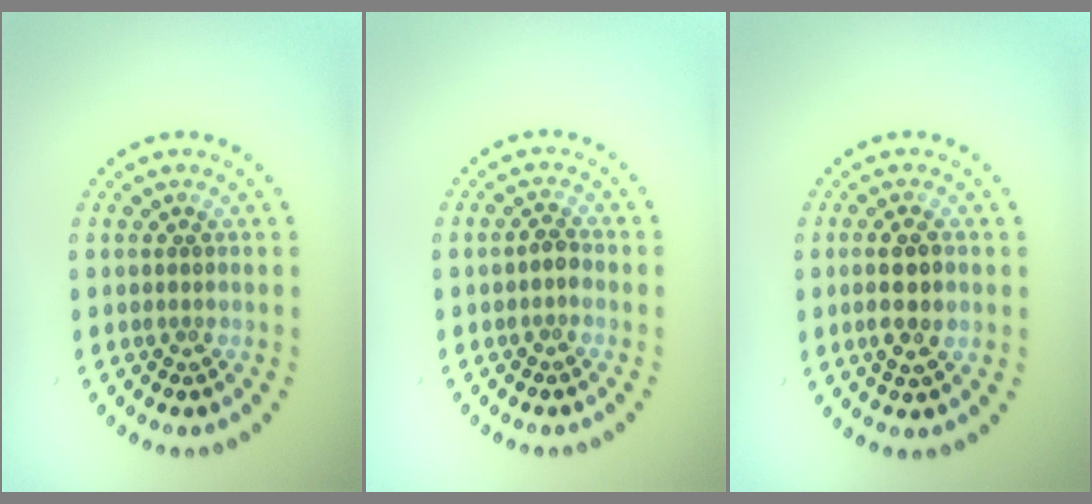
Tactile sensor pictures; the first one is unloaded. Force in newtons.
{"total": 0.8, "press": 0.8, "slide": 0.3}
{"total": 2.7, "press": 2.6, "slide": 0.7}